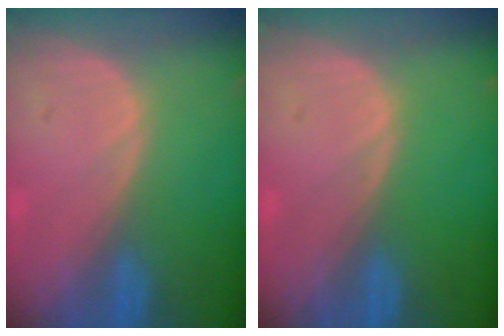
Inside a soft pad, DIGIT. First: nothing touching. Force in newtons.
{"total": 0.0}